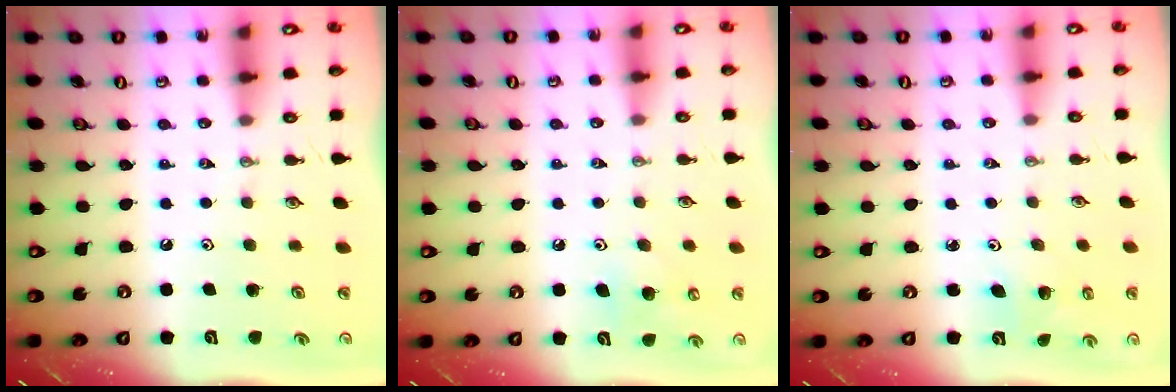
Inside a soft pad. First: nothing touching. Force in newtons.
{"total": 9.5, "press": 9.4, "slide": 1.4}
{"total": 3.1, "press": 3.1, "slide": 0.2}